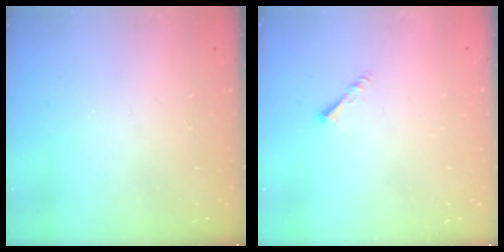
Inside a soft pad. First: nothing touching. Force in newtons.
{"total": 1.6, "press": 1.6, "slide": 0.3}